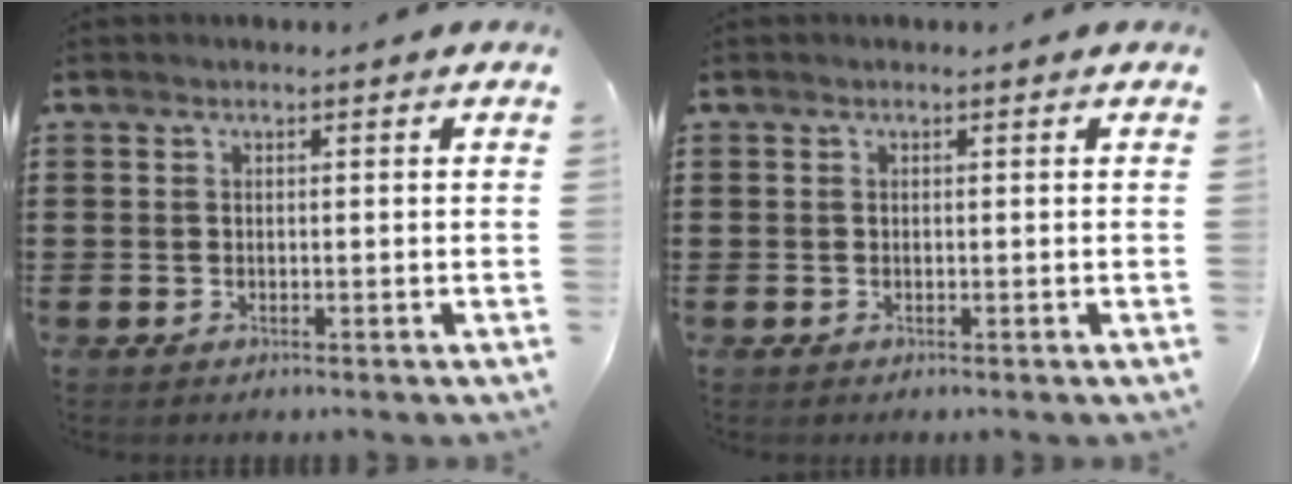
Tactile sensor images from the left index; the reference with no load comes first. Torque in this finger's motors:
{"motor_torque": [0.00, 0.00, 0.00, 0.00]}